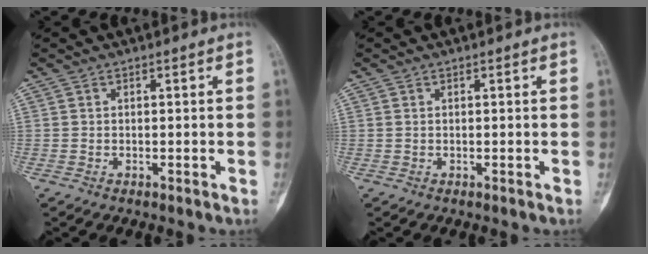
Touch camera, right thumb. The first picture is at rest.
{"total": 0.0}